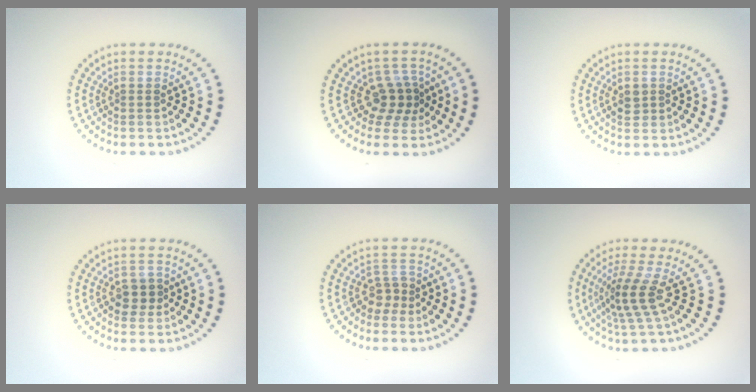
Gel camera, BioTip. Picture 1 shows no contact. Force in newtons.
{"total": 2.9, "press": 2.3, "slide": 1.9}
{"total": 1.5, "press": 1.5, "slide": 0.3}
{"total": 1.7, "press": 1.6, "slide": 0.6}
{"total": 1.9, "press": 1.4, "slide": 1.3}
{"total": 3.5, "press": 2.5, "slide": 2.5}